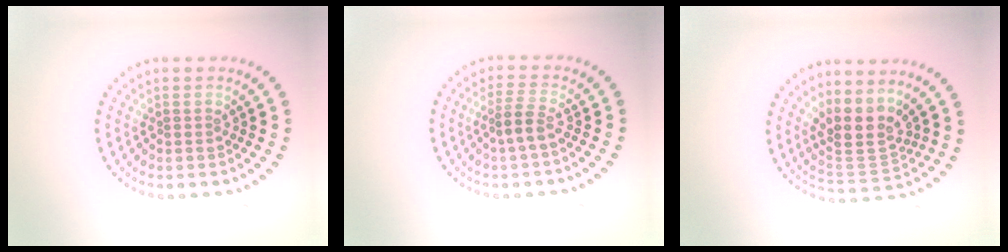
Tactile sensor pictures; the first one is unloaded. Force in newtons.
{"total": 2.0, "press": 1.5, "slide": 1.3}
{"total": 3.9, "press": 3.3, "slide": 2.1}